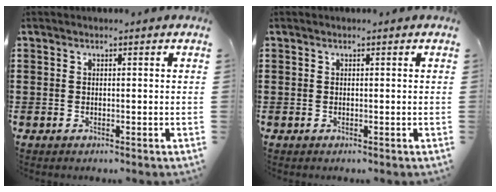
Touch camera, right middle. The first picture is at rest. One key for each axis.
{"total": 0.0}